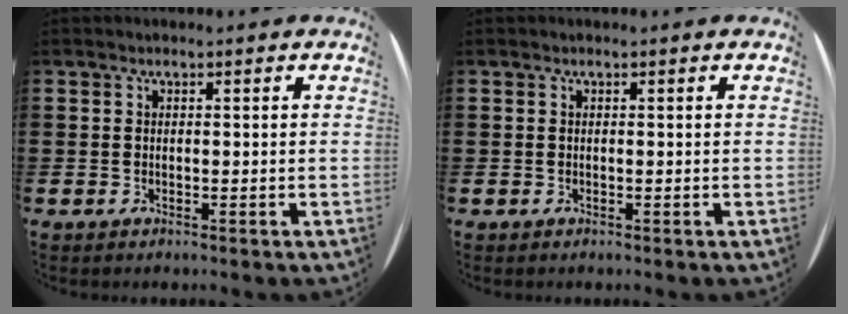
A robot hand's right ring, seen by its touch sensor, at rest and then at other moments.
{"total": 0.0}